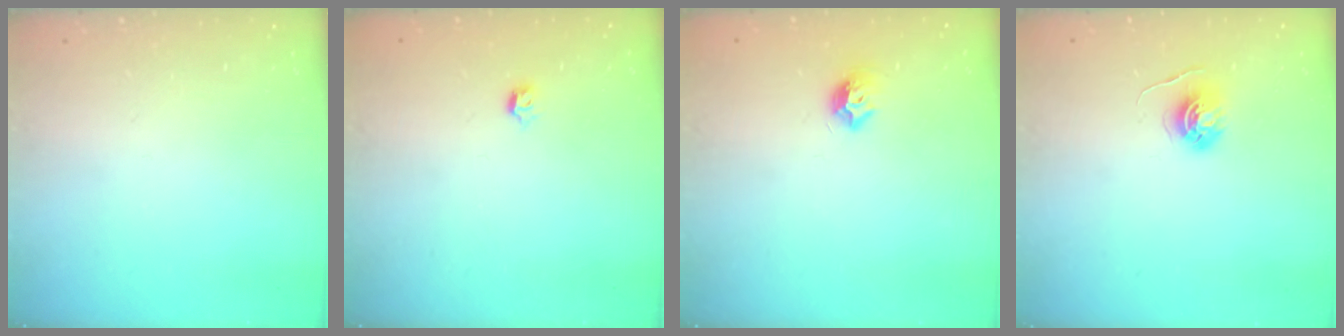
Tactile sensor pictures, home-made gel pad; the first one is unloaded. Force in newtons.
{"total": 2.8, "press": 2.7, "slide": 0.8}
{"total": 7.9, "press": 7.9, "slide": 0.8}
{"total": 5.3, "press": 5.3, "slide": 0.5}